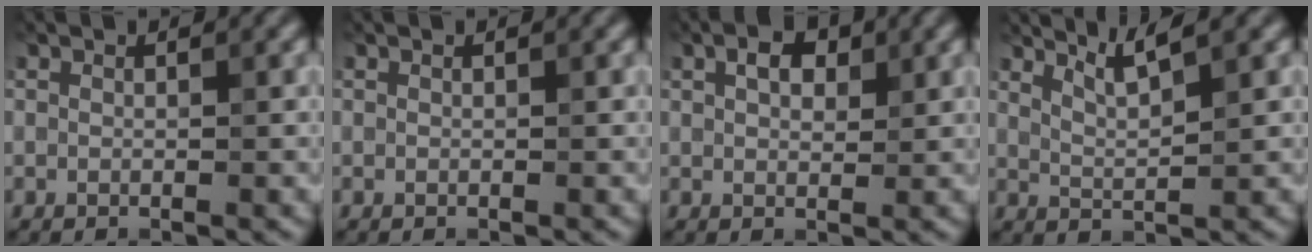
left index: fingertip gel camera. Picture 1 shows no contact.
{"total": 0.0}
{"total": 2.4, "force": [1.0, 1.4, 1.7], "torque": [-0.030, 0.005, 0.018]}
{"total": 2.8, "force": [2.3, 0.4, 1.6], "torque": [-0.021, 0.002, 0.046]}